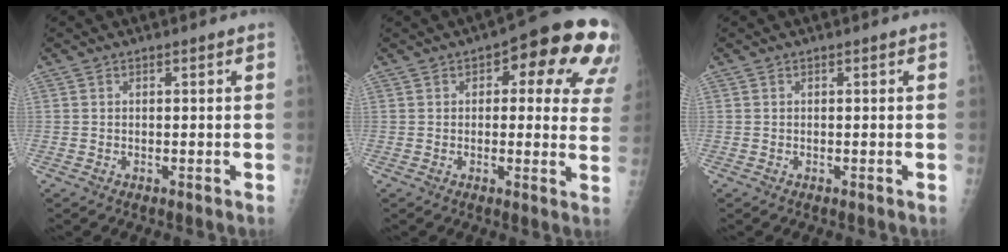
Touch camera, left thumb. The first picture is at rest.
{"total": 16.3, "force": [6.8, 7.2, 12.9], "torque": [-0.102, -0.002, 0.070]}
{"total": 0.0}